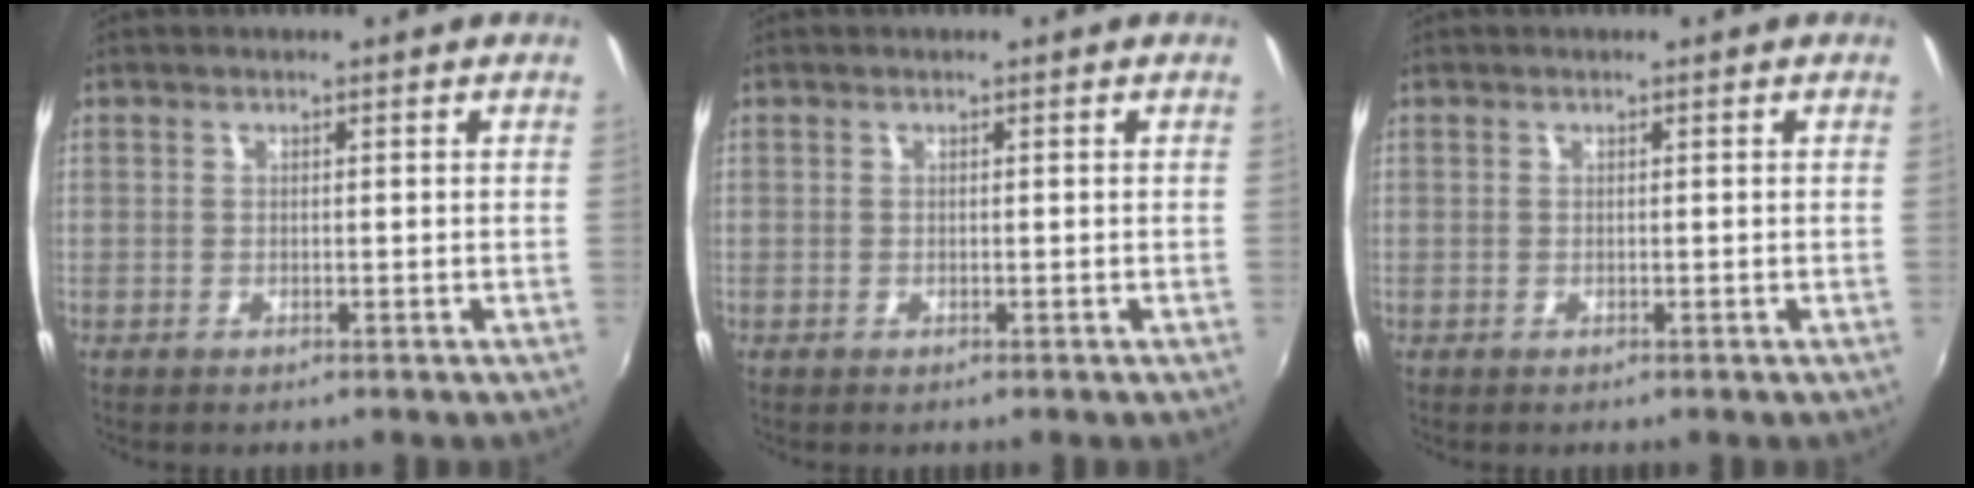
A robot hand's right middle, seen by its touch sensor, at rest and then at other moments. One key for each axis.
{"total": 0.0}
{"total": 0.0}